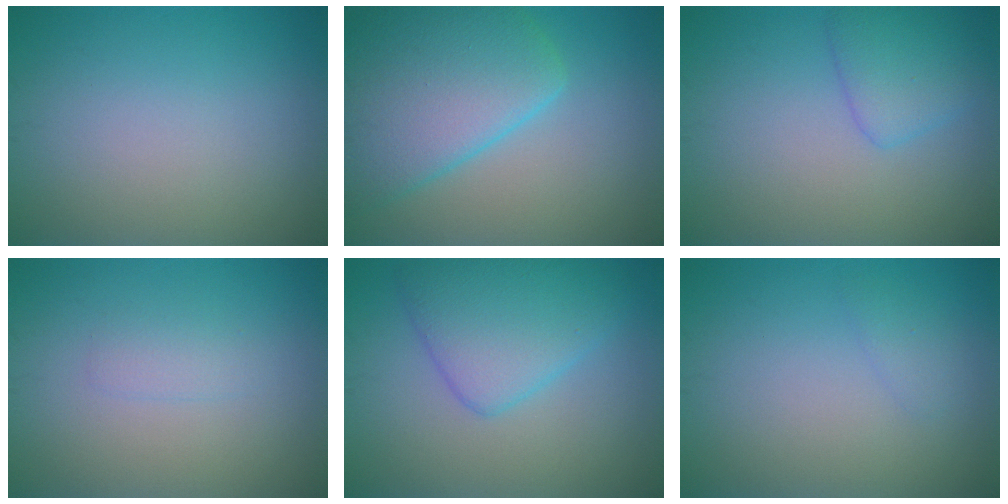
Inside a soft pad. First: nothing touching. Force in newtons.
{"total": 8.8, "press": 8.8, "slide": 0.4}
{"total": 2.7, "press": 2.7, "slide": 0.2}
{"total": 1.1, "press": 1.1, "slide": 0.1}
{"total": 5.3, "press": 5.3, "slide": 0.2}
{"total": 0.9, "press": 0.9, "slide": 0.1}